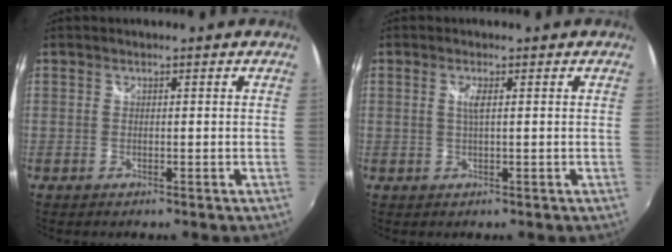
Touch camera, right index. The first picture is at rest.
{"total": 1.7, "force": [0.4, -0.1, 1.7], "torque": [-0.032, -0.001, 0.005]}